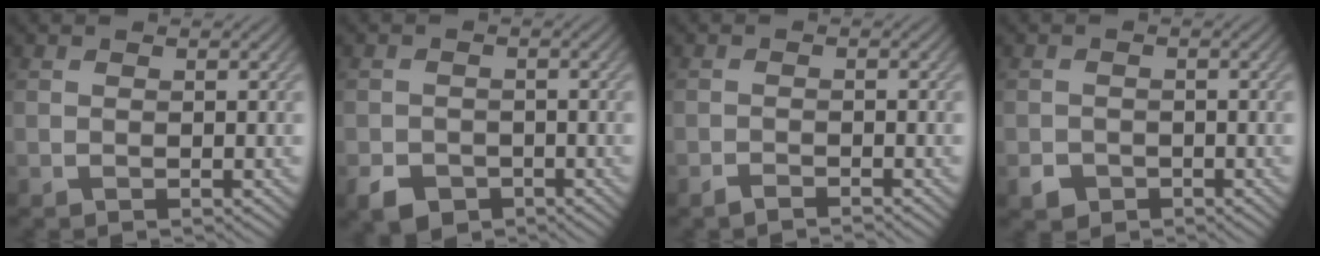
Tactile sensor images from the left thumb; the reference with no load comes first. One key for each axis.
{"total": 3.5, "fx": -2.1, "fy": 2.5, "fz": 1.4, "tx": -0.027, "ty": -0.011, "tz": -0.043}
{"total": 1.3, "fx": -1.2, "fy": 0.2, "fz": 0.6, "tx": -0.010, "ty": 0.001, "tz": -0.027}
{"total": 2.1, "fx": -1.2, "fy": 1.6, "fz": 0.7, "tx": -0.011, "ty": -0.006, "tz": -0.025}